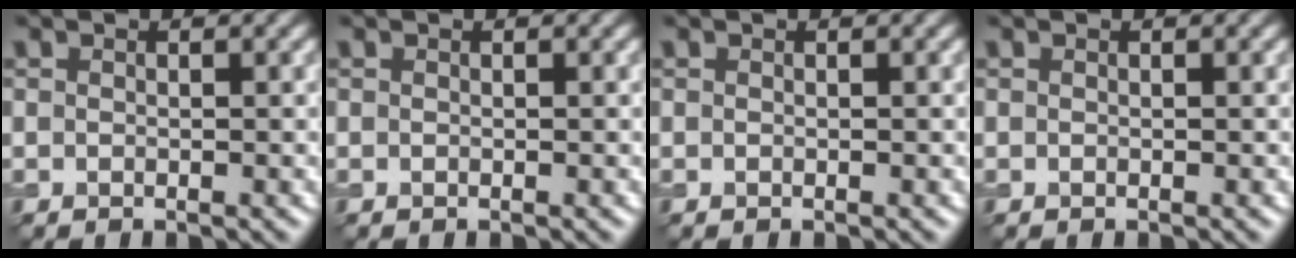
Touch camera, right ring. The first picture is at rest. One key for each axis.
{"total": 0.0}
{"total": 0.0}
{"total": 0.0}